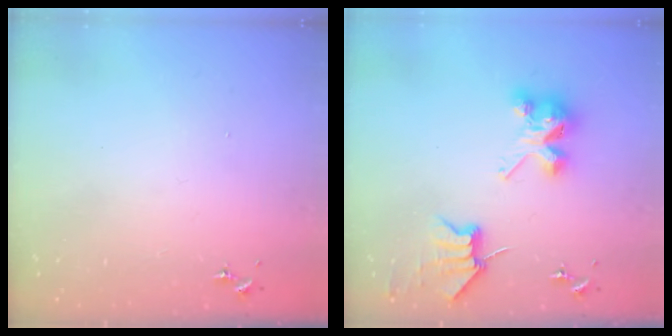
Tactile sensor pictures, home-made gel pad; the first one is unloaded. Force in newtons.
{"total": 7.2, "press": 7.2, "slide": 0.2}